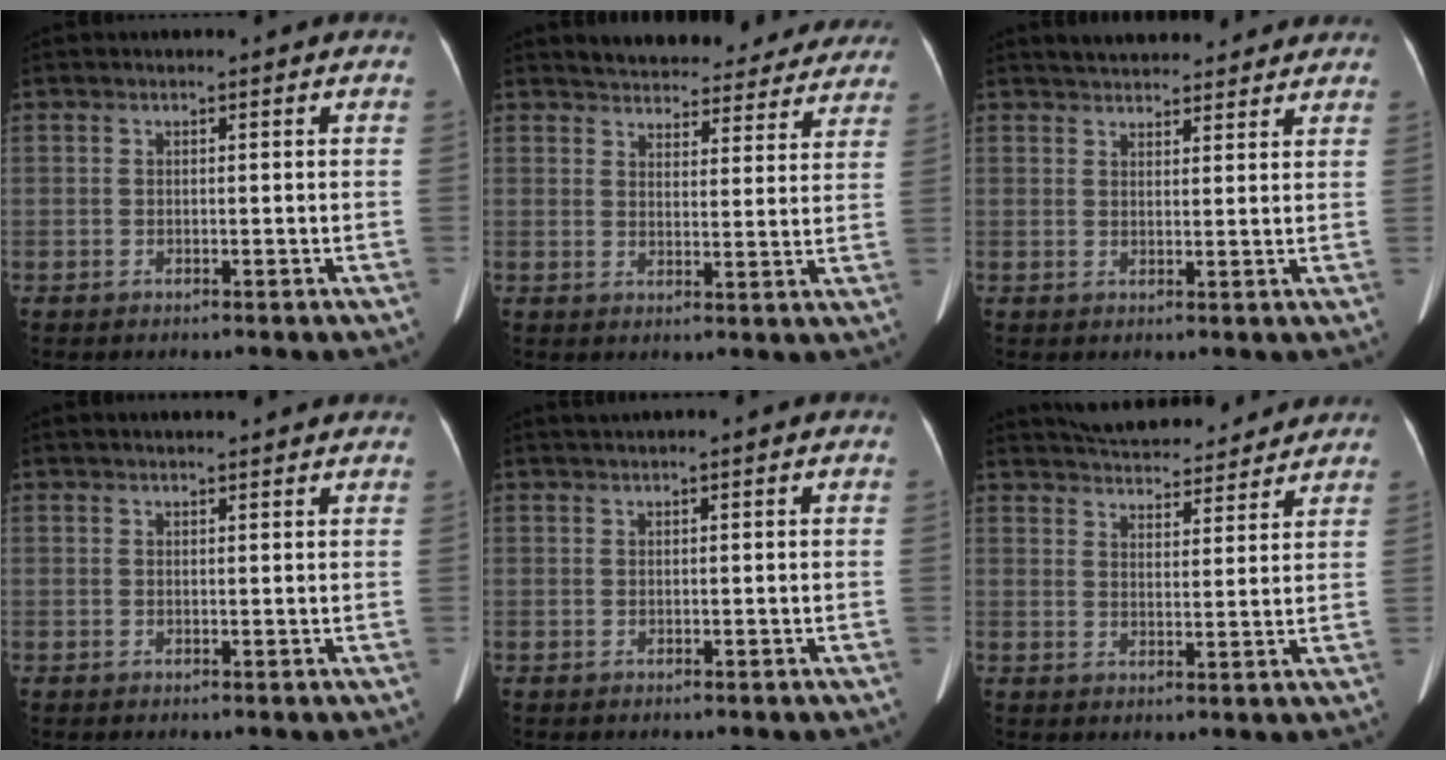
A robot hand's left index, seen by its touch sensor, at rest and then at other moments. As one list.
[{"total": 21.4, "force": [19.8, 6.2, 5.4], "torque": [-0.074, -0.014, 0.233]}, {"total": 9.9, "force": [9.0, 2.7, 2.9], "torque": [-0.034, 0.023, 0.115]}, {"total": 5.7, "force": [5.2, 0.7, 2.1], "torque": [-0.029, 0.025, 0.062]}, {"total": 1.1, "force": [0.9, -0.3, 0.4], "torque": [-0.009, 0.011, 0.023]}, {"total": 13.8, "force": [12.9, 2.9, 4.1], "torque": [-0.064, 0.020, 0.184]}]